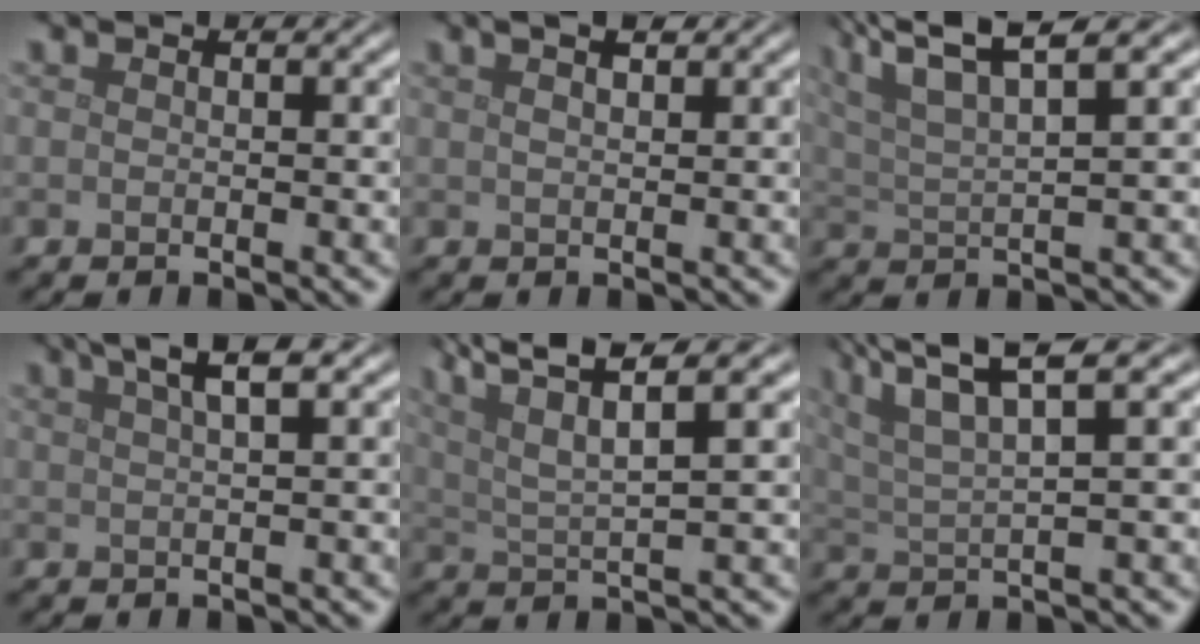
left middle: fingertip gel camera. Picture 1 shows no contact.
{"total": 3.1, "force": [2.0, 1.1, 2.1], "torque": [-0.021, 0.014, 0.012]}
{"total": 7.6, "force": [4.5, 2.1, 5.8], "torque": [-0.092, 0.025, 0.070]}
{"total": 4.3, "force": [2.6, 1.1, 3.3], "torque": [-0.031, 0.013, 0.026]}
{"total": 7.8, "force": [4.5, 1.8, 6.1], "torque": [-0.097, 0.025, 0.068]}
{"total": 7.2, "force": [4.1, 1.8, 5.7], "torque": [-0.092, 0.020, 0.073]}